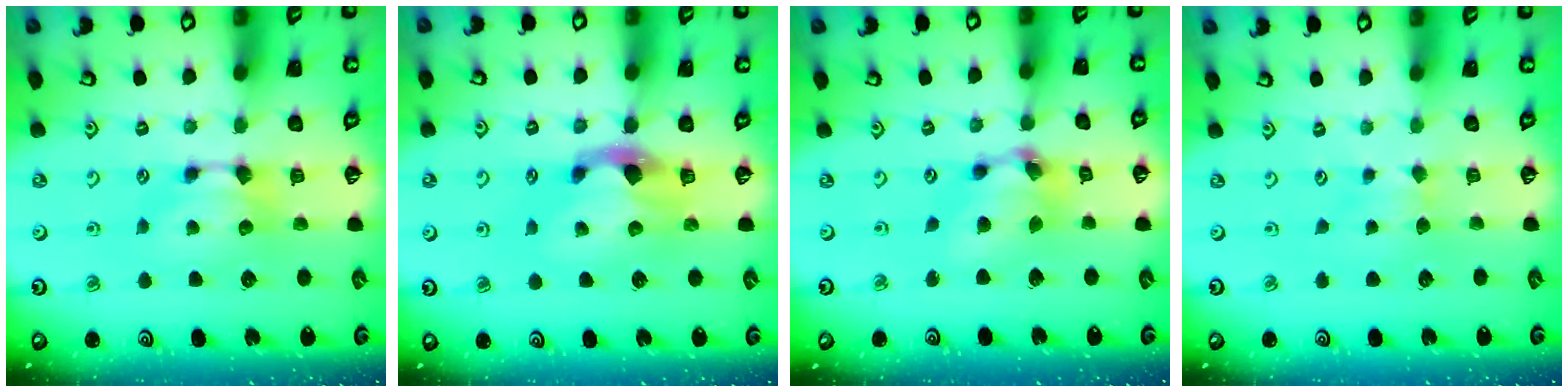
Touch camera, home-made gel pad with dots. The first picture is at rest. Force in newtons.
{"total": 2.9, "press": 2.6, "slide": 1.3}
{"total": 5.9, "press": 5.5, "slide": 1.9}
{"total": 3.3, "press": 3.3, "slide": 0.4}